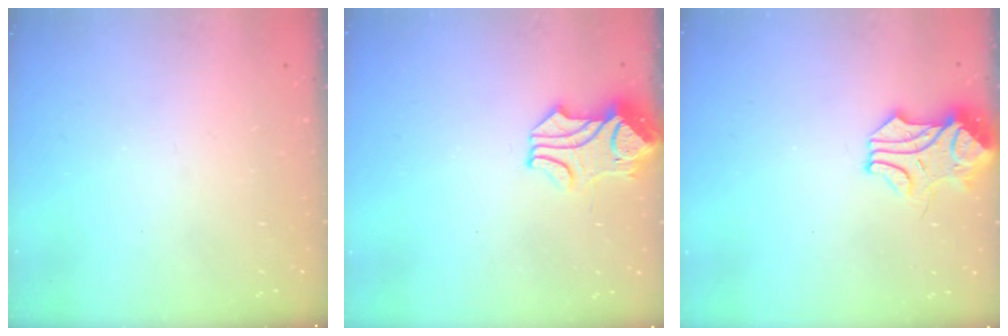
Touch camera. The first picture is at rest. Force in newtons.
{"total": 1.0, "press": 0.7, "slide": 0.7}
{"total": 1.4, "press": 1.3, "slide": 0.5}